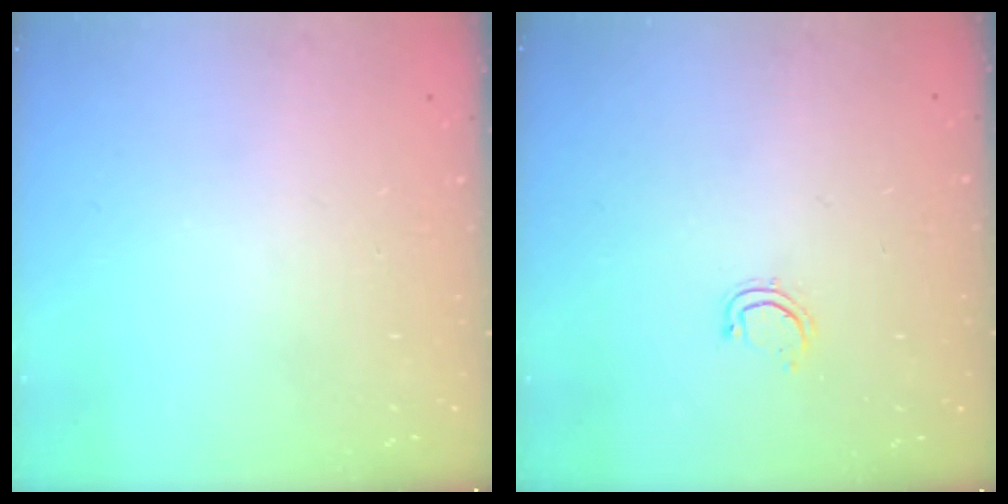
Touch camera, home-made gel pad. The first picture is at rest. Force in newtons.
{"total": 4.3, "press": 4.2, "slide": 1.0}